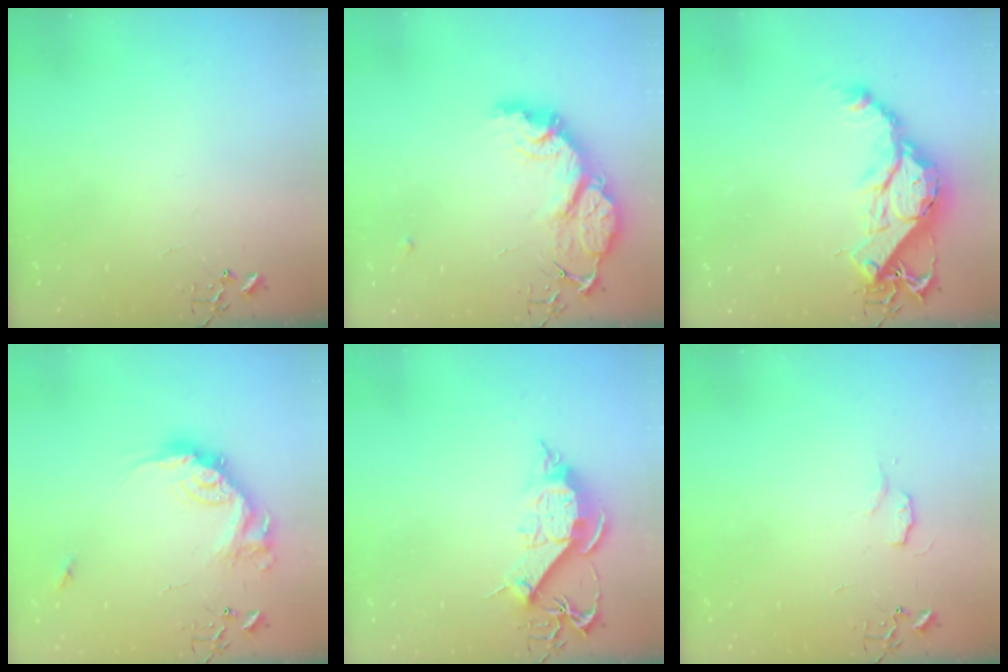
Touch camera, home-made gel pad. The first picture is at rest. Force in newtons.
{"total": 15.8, "press": 15.8, "slide": 1.3}
{"total": 17.2, "press": 17.1, "slide": 1.3}
{"total": 16.6, "press": 16.6, "slide": 0.9}
{"total": 11.4, "press": 11.3, "slide": 1.1}
{"total": 4.9, "press": 4.9, "slide": 0.6}